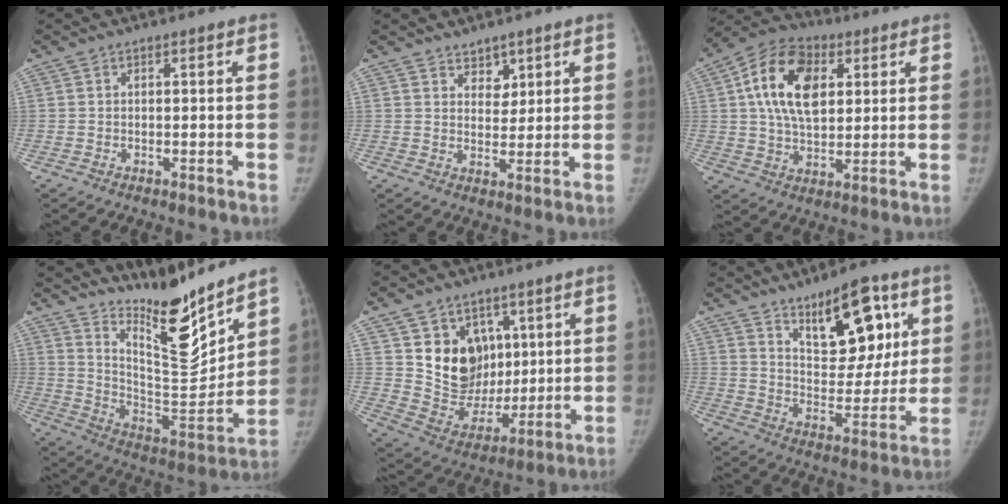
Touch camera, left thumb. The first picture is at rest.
{"total": 4.0, "force": [2.9, 2.6, 1.0], "torque": [0.010, -0.022, 0.049]}
{"total": 15.5, "force": [4.3, 9.6, 11.4], "torque": [-0.182, -0.002, 0.071]}
{"total": 16.7, "force": [14.1, 3.2, 8.3], "torque": [-0.089, -0.125, 0.248]}
{"total": 13.7, "force": [5.0, 11.2, 6.1], "torque": [-0.058, -0.032, 0.108]}
{"total": 16.3, "force": [8.0, 7.7, 12.0], "torque": [-0.126, -0.043, 0.132]}